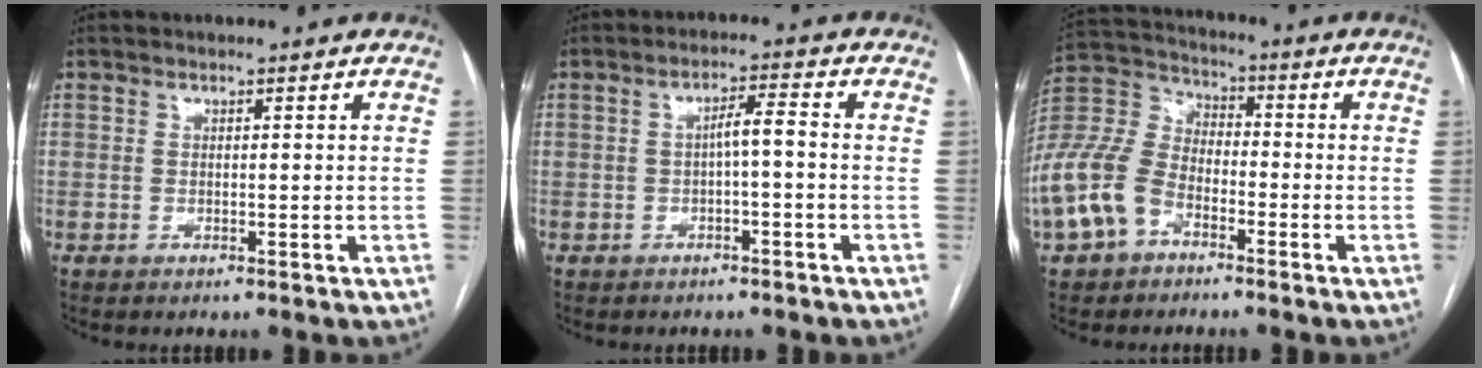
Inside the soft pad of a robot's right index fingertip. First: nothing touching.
{"total": 3.3, "force": [-0.6, 0.5, 3.2], "torque": [-0.052, 0.014, -0.007]}
{"total": 13.4, "force": [-6.3, 8.5, 8.1], "torque": [-0.209, 0.018, -0.130]}